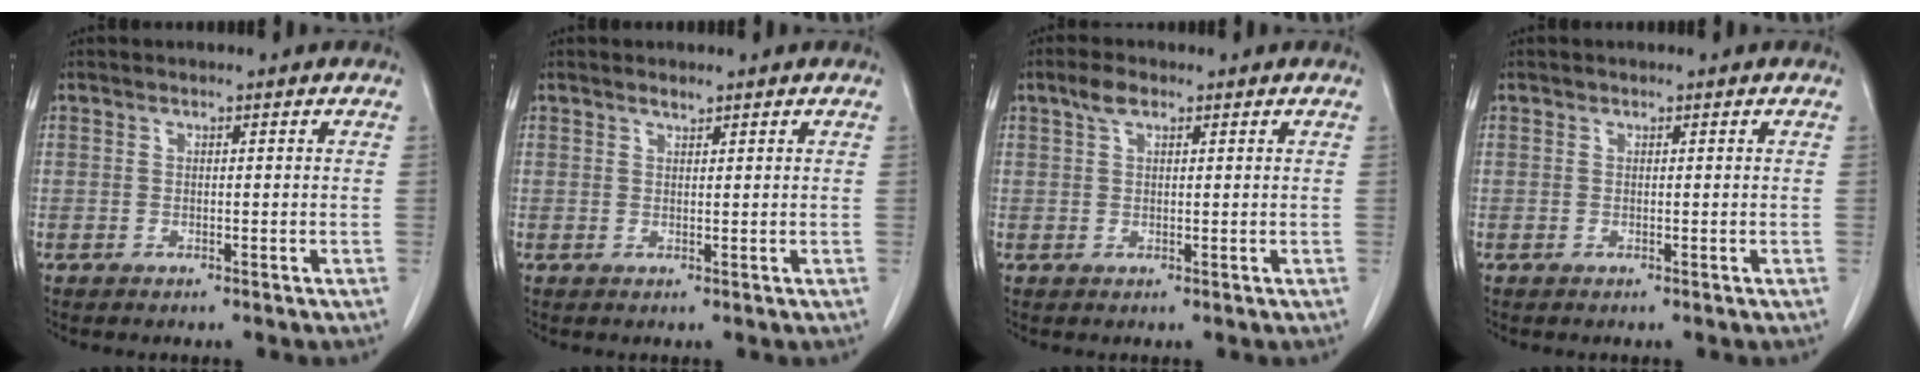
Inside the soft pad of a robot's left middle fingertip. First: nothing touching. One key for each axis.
{"total": 0.8, "fx": 0.7, "fy": 0.1, "fz": 0.3, "tx": -0.012, "ty": -0.003, "tz": 0.014}
{"total": 2.5, "fx": 1.5, "fy": 1.0, "fz": 1.6, "tx": -0.038, "ty": 0.009, "tz": 0.031}
{"total": 0.0}